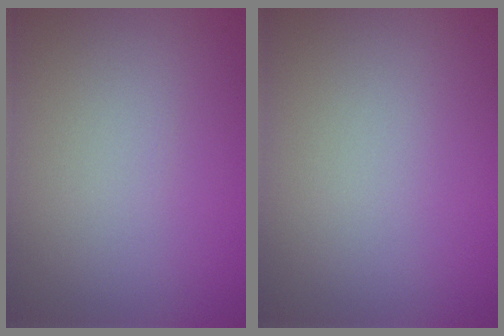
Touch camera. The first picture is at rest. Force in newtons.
{"total": 0.0}